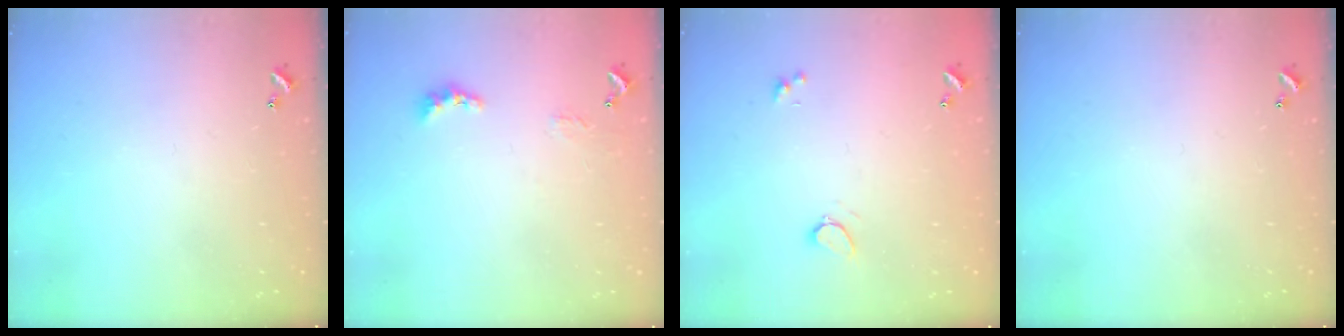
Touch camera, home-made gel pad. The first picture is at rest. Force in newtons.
{"total": 2.3, "press": 2.2, "slide": 0.7}
{"total": 0.9, "press": 0.6, "slide": 0.6}
{"total": 0.0}